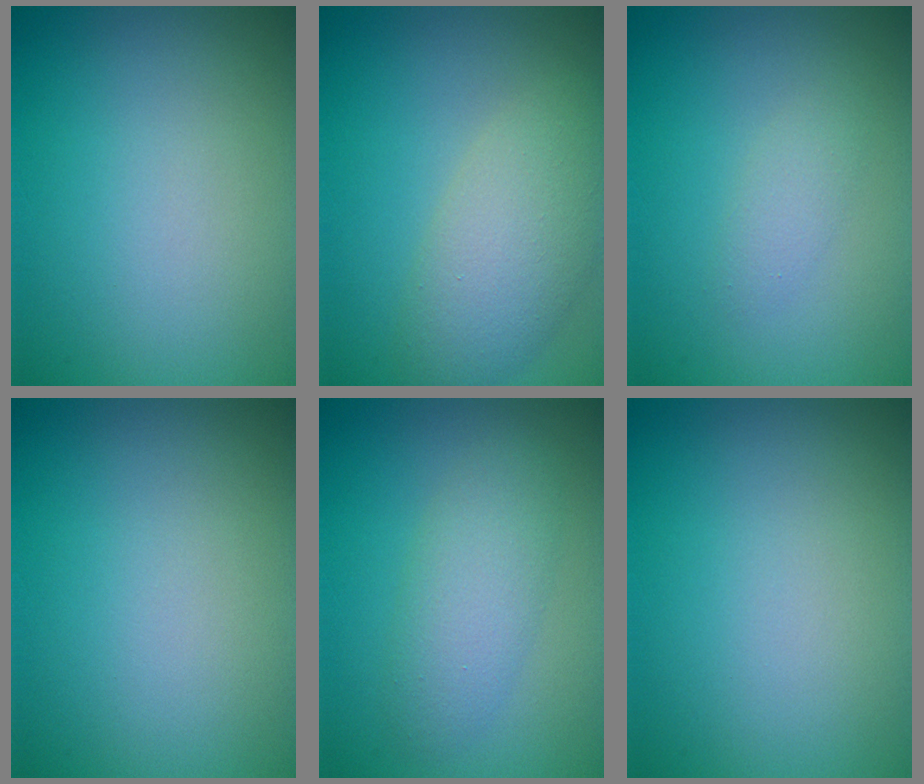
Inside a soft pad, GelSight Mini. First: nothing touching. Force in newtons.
{"total": 5.6, "press": 5.6, "slide": 0.3}
{"total": 1.4, "press": 1.4, "slide": 0.0}
{"total": 0.0}
{"total": 3.4, "press": 3.4, "slide": 0.1}
{"total": 0.0}